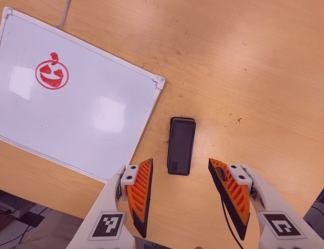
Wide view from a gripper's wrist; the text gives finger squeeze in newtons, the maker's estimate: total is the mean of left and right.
{"total": 0.0}